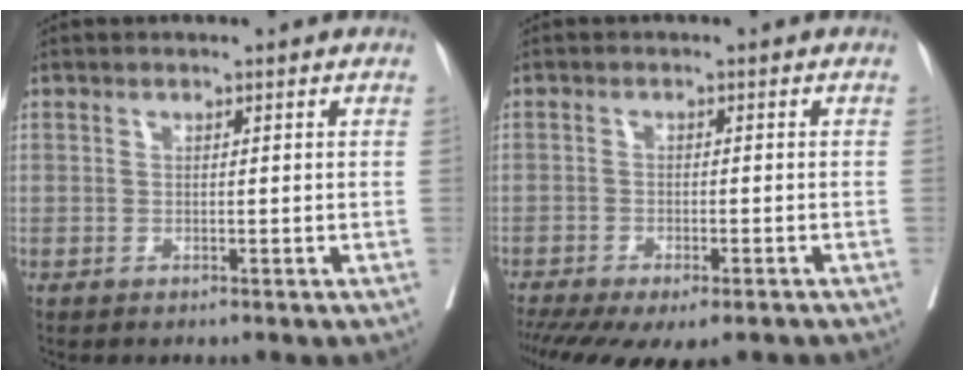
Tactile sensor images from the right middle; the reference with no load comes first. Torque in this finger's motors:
{"motor_torque": [1.17, -0.97, 0.27, 0.09]}